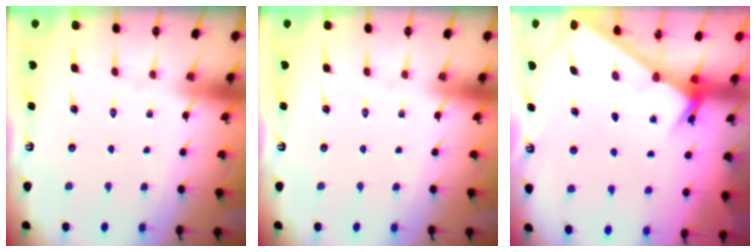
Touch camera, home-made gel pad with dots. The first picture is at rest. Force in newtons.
{"total": 0.0}
{"total": 2.4, "press": 2.4, "slide": 0.2}